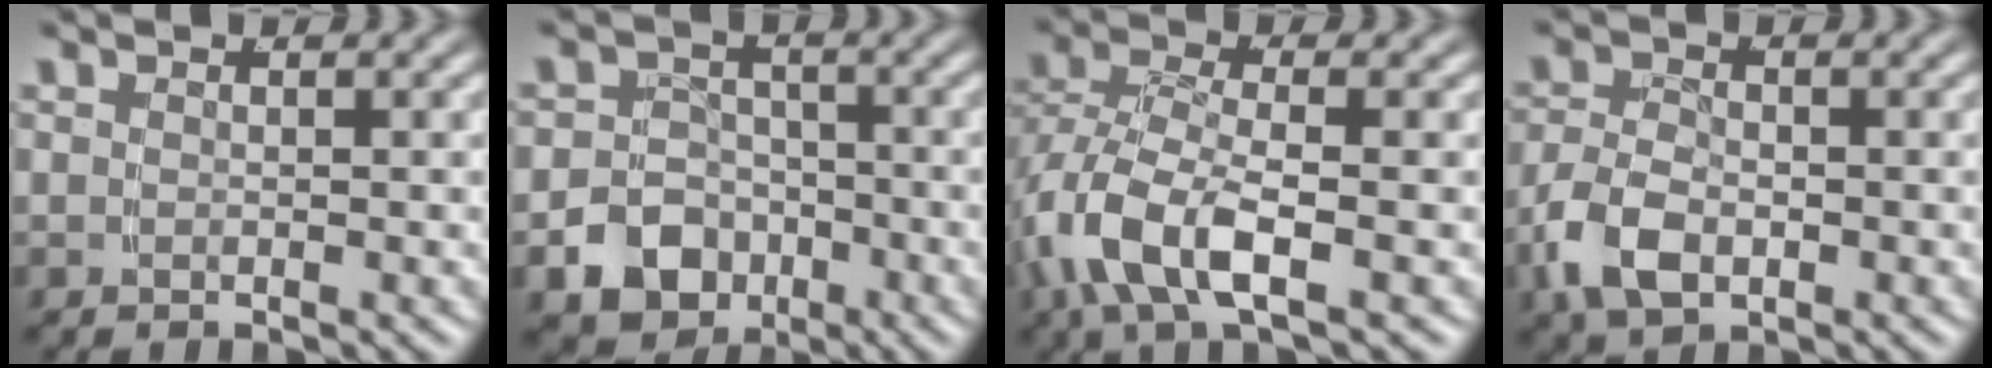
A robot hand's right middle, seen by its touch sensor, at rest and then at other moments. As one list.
[{"total": 11.4, "force": [-4.8, 10.0, 2.6], "torque": [-0.049, -0.029, -0.089]}, {"total": 5.5, "force": [-1.0, 2.9, 4.6], "torque": [-0.131, -0.017, -0.010]}, {"total": 4.3, "force": [-1.2, 2.9, 2.9], "torque": [-0.072, -0.009, -0.016]}]